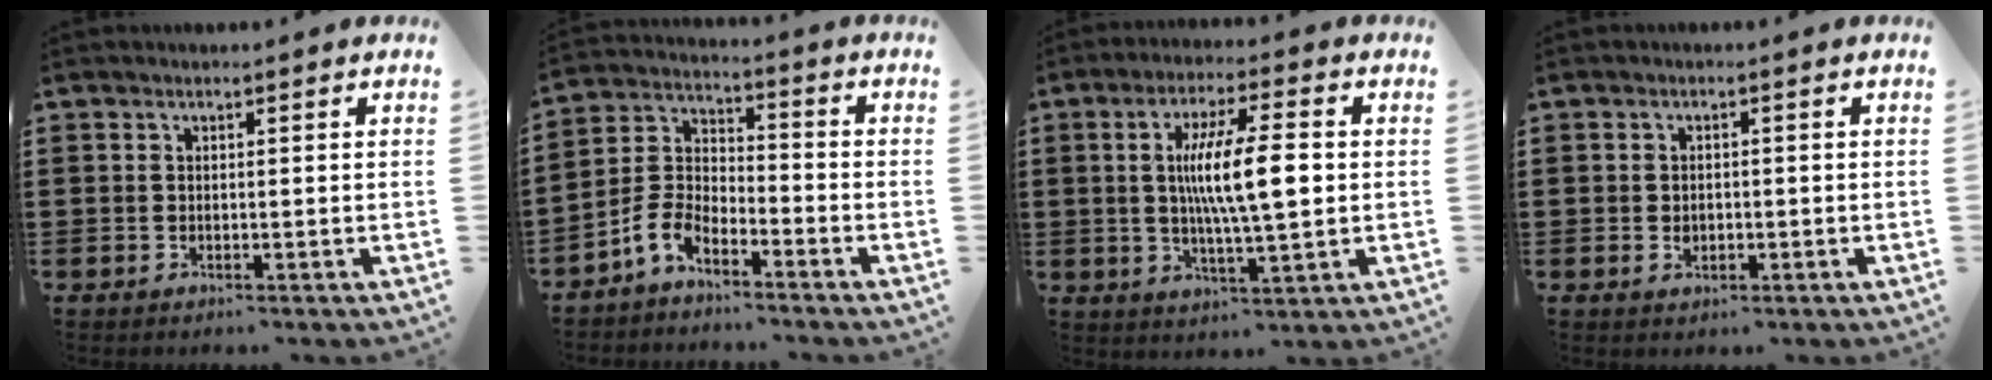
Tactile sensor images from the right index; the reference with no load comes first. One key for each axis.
{"total": 5.8, "fx": -4.7, "fy": 2.4, "fz": 2.5, "tx": -0.084, "ty": 0.000, "tz": -0.100}
{"total": 10.7, "fx": 1.0, "fy": 2.0, "fz": 10.5, "tx": -0.190, "ty": -0.001, "tz": 0.011}
{"total": 1.4, "fx": -0.2, "fy": 0.9, "fz": 1.0, "tx": -0.021, "ty": 0.002, "tz": -0.005}